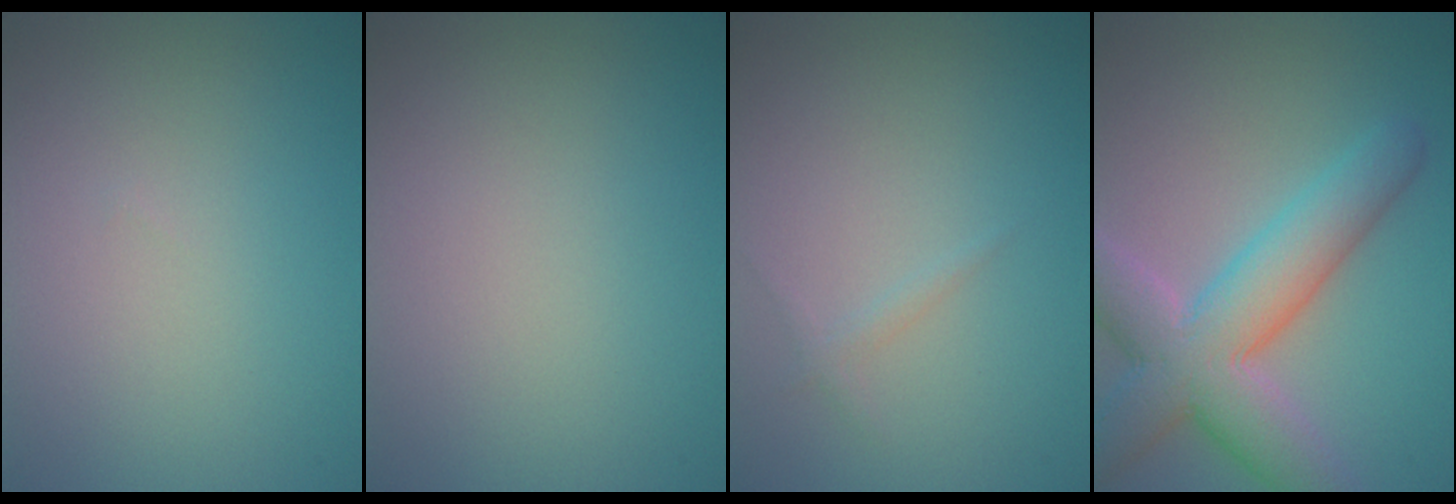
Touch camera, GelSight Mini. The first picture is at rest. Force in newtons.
{"total": 0.0}
{"total": 0.6, "press": 0.6, "slide": 0.1}
{"total": 8.2, "press": 8.1, "slide": 0.8}